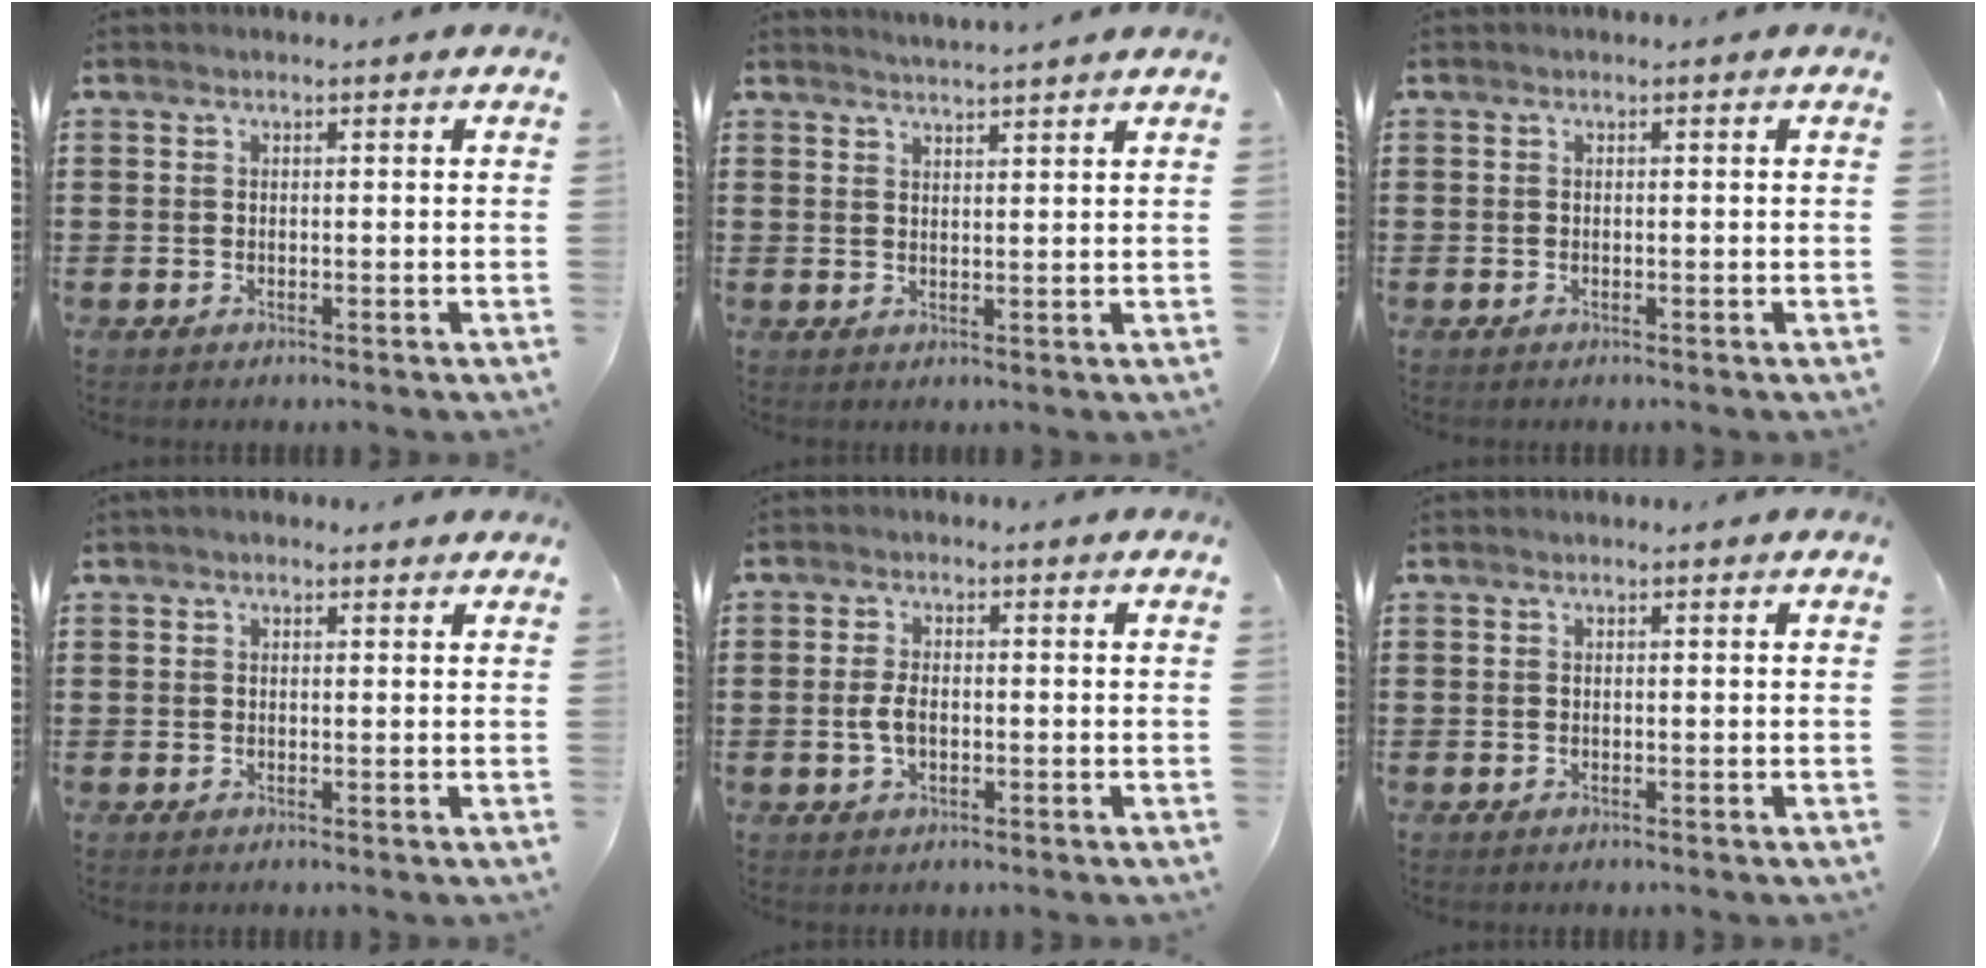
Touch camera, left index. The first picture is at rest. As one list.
[{"total": 2.2, "force": [2.2, -0.6, -0.2], "torque": [-0.003, -0.008, 0.041]}, {"total": 0.0}, {"total": 0.9, "force": [0.6, 0.5, 0.4], "torque": [-0.009, 0.005, 0.011]}, {"total": 3.5, "force": [-0.4, 1.8, 3.0], "torque": [-0.079, -0.003, -0.015]}, {"total": 0.0}]